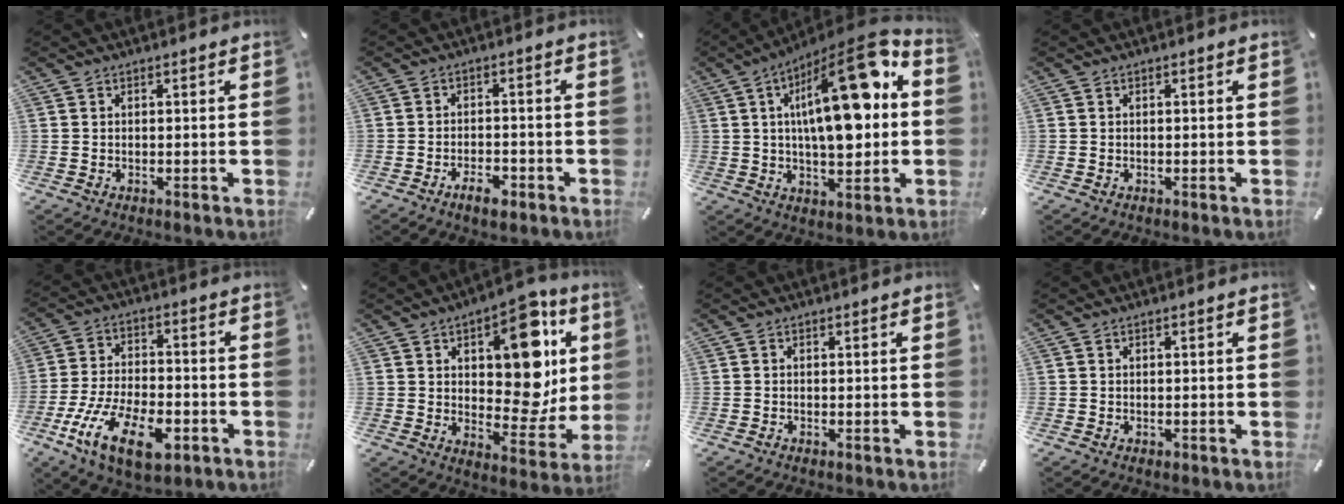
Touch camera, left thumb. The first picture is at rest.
{"total": 4.9, "force": [-3.2, 2.3, 2.9], "torque": [-0.049, 0.016, -0.057]}
{"total": 22.1, "force": [5.3, 8.9, 19.5], "torque": [-0.298, -0.029, 0.078]}
{"total": 0.0}
{"total": 16.9, "force": [-7.7, 8.5, 12.4], "torque": [-0.241, 0.036, -0.128]}
{"total": 19.0, "force": [6.9, 10.6, 14.2], "torque": [-0.173, -0.041, 0.112]}
{"total": 0.0}
{"total": 0.5, "force": [-0.1, 0.4, 0.2], "torque": [-0.003, 0.002, -0.004]}